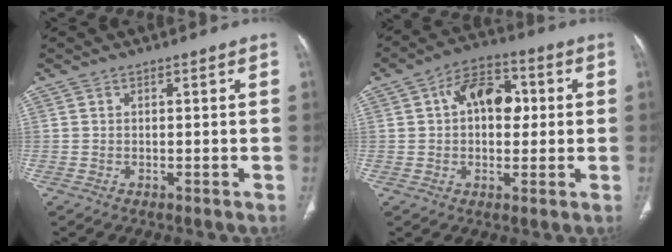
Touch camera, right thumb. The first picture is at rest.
{"total": 10.7, "force": [1.8, 6.9, 7.9], "torque": [-0.095, 0.022, 0.022]}